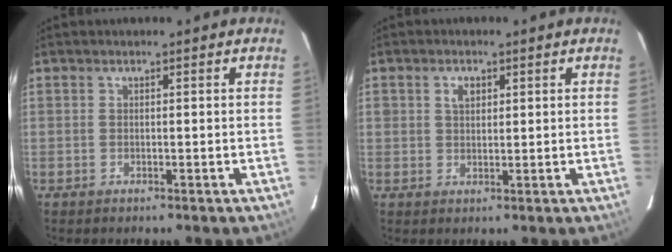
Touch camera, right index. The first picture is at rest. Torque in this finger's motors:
{"motor_torque": [0.02, 0.04, 0.05, 0.04]}